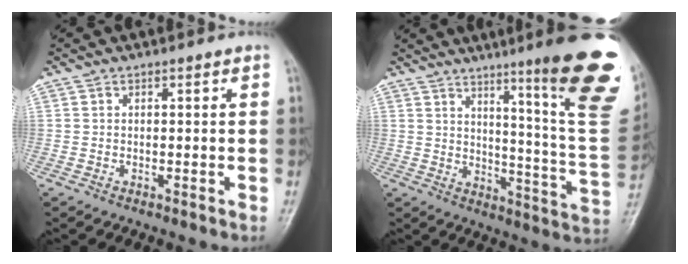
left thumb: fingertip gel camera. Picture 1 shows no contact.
{"total": 22.5, "force": [12.2, 2.2, 18.8], "torque": [-0.218, -0.072, 0.165]}